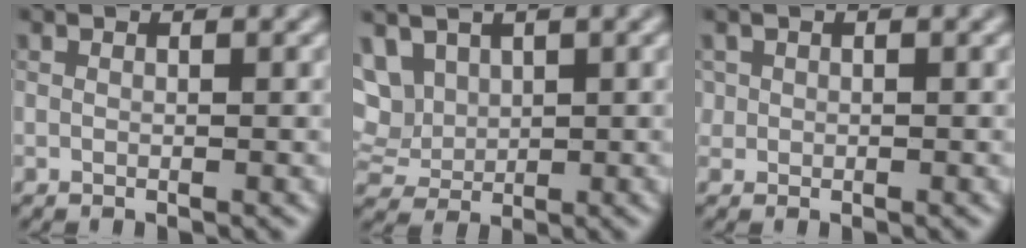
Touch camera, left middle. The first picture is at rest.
{"total": 4.6, "force": [2.1, 3.4, 2.3], "torque": [-0.078, 0.021, 0.057]}
{"total": 0.6, "force": [-0.1, 0.2, -0.5], "torque": [0.007, 0.002, 0.008]}